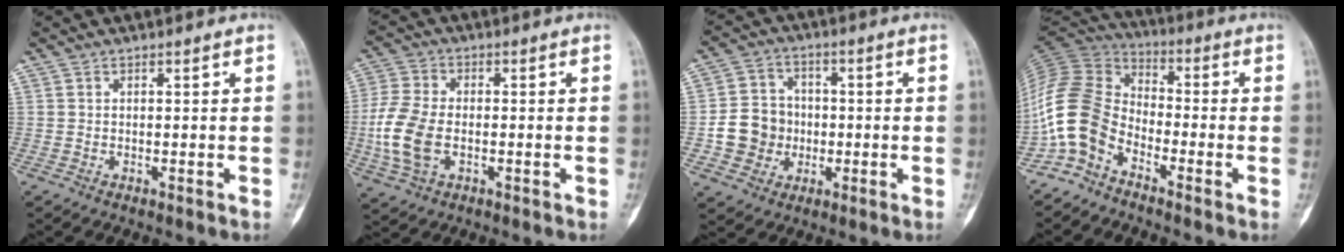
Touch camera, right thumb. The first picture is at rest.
{"total": 10.8, "force": [-1.8, 6.8, 8.2], "torque": [-0.182, 0.007, -0.037]}
{"total": 9.7, "force": [-1.6, 8.9, 3.4], "torque": [-0.032, 0.018, -0.030]}
{"total": 12.4, "force": [-6.4, 8.2, 6.7], "torque": [-0.136, 0.063, -0.147]}